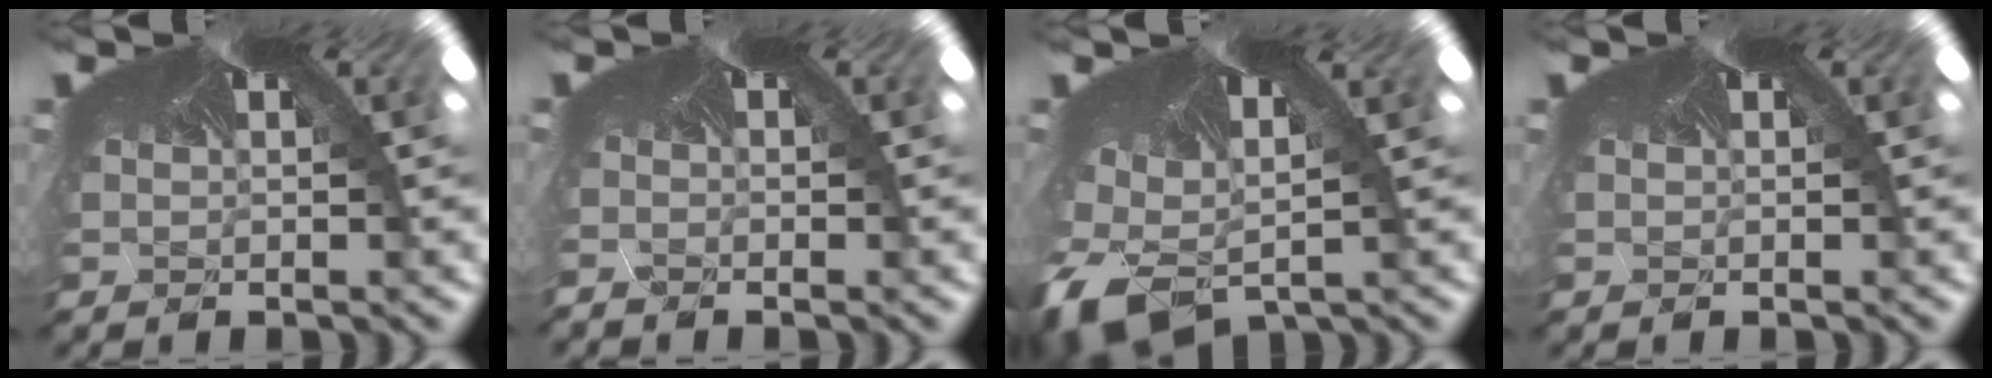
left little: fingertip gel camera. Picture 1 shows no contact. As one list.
[{"total": 1.9, "force": [-1.9, -0.3, 0.0], "torque": [0.004, -0.025, -0.017]}, {"total": 7.8, "force": [-7.5, 1.9, 1.3], "torque": [-0.072, -0.110, -0.083]}, {"total": 0.0}]